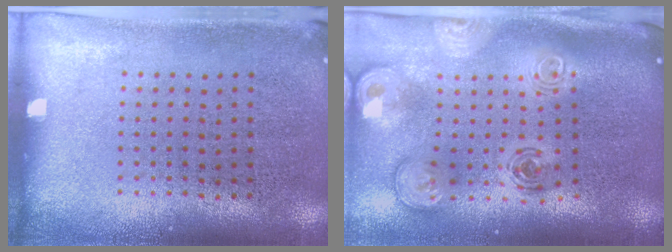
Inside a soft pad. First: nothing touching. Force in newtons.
{"total": 3.0, "press": 2.1, "slide": 2.1}